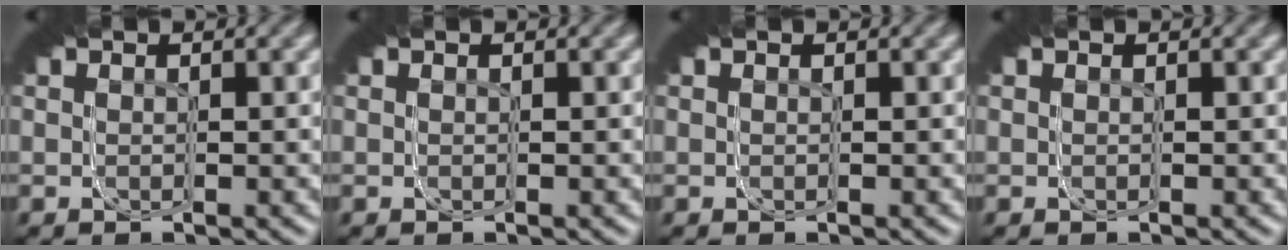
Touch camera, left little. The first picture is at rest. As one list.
[{"total": 0.0}, {"total": 0.0}, {"total": 0.0}]